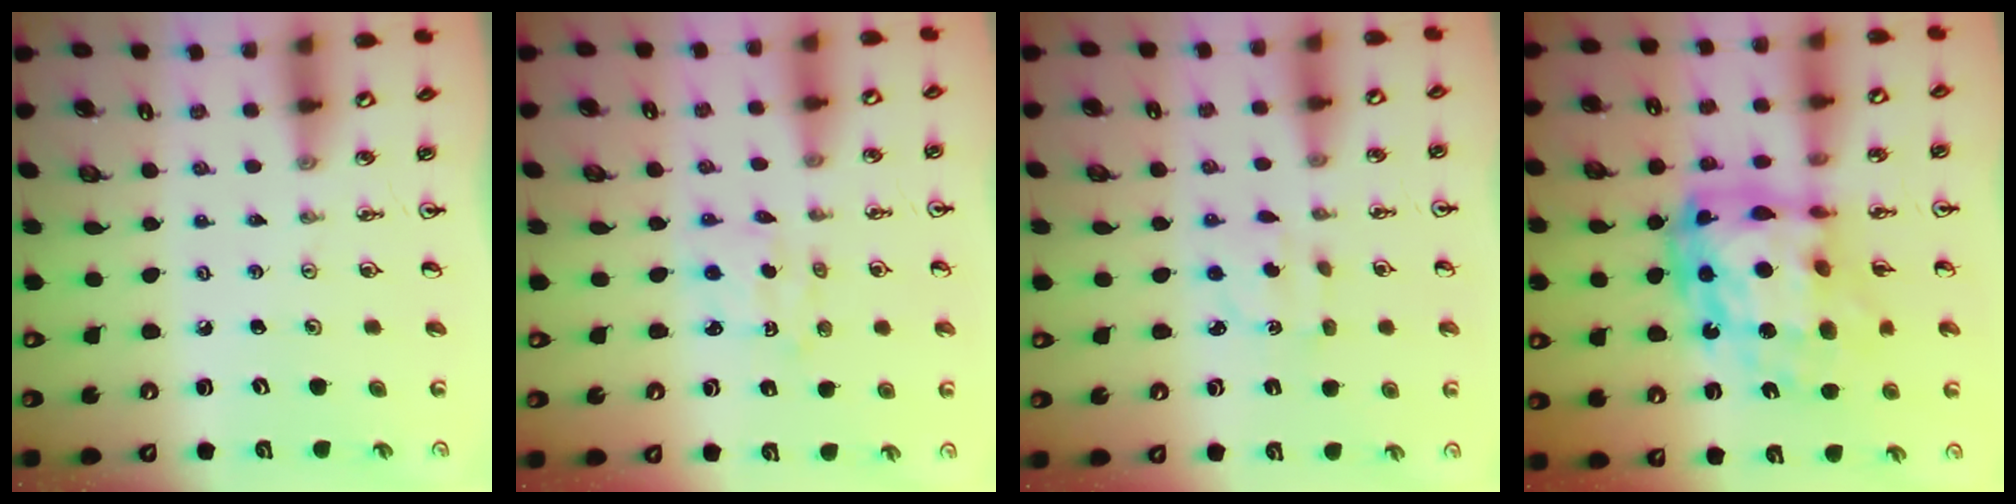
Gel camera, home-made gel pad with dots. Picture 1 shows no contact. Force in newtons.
{"total": 1.9, "press": 1.8, "slide": 0.6}
{"total": 2.7, "press": 2.7, "slide": 0.5}
{"total": 21.1, "press": 21.0, "slide": 2.4}